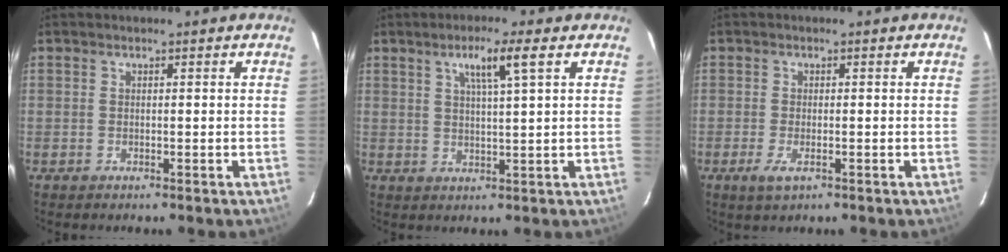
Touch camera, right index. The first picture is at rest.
{"total": 5.4, "force": [2.6, -0.3, 4.7], "torque": [-0.084, 0.003, 0.046]}
{"total": 2.7, "force": [-1.4, 0.9, 2.2], "torque": [-0.047, -0.009, -0.024]}